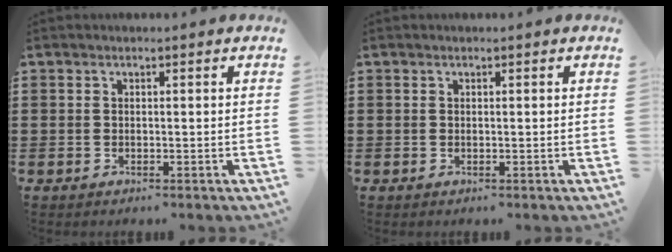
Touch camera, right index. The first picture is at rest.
{"total": 0.0}